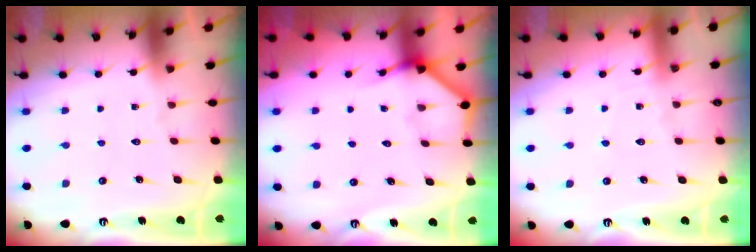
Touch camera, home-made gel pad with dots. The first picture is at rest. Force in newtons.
{"total": 3.1, "press": 3.1, "slide": 0.2}
{"total": 4.2, "press": 4.1, "slide": 0.5}